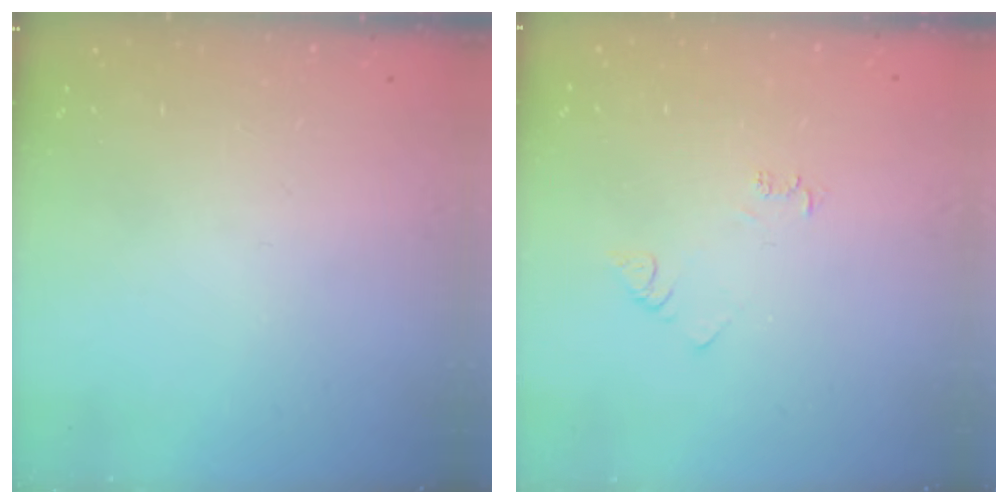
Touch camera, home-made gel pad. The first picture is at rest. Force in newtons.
{"total": 3.9, "press": 3.9, "slide": 0.5}